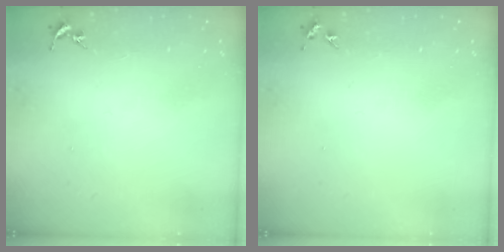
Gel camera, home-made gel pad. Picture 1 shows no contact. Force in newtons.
{"total": 4.3, "press": 4.3, "slide": 0.6}